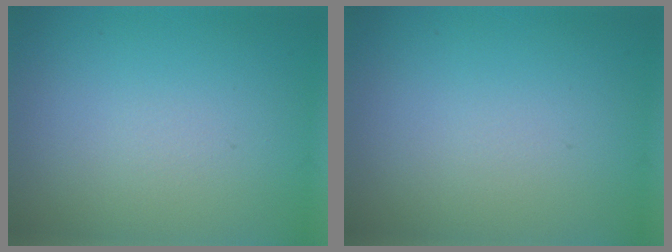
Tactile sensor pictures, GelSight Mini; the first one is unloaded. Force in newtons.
{"total": 0.0}